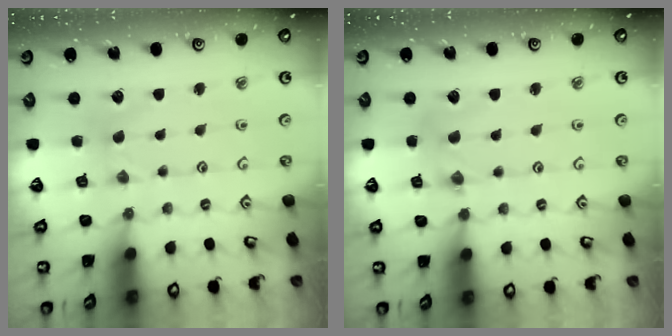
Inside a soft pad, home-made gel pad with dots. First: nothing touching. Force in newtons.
{"total": 1.7, "press": 1.7, "slide": 0.3}